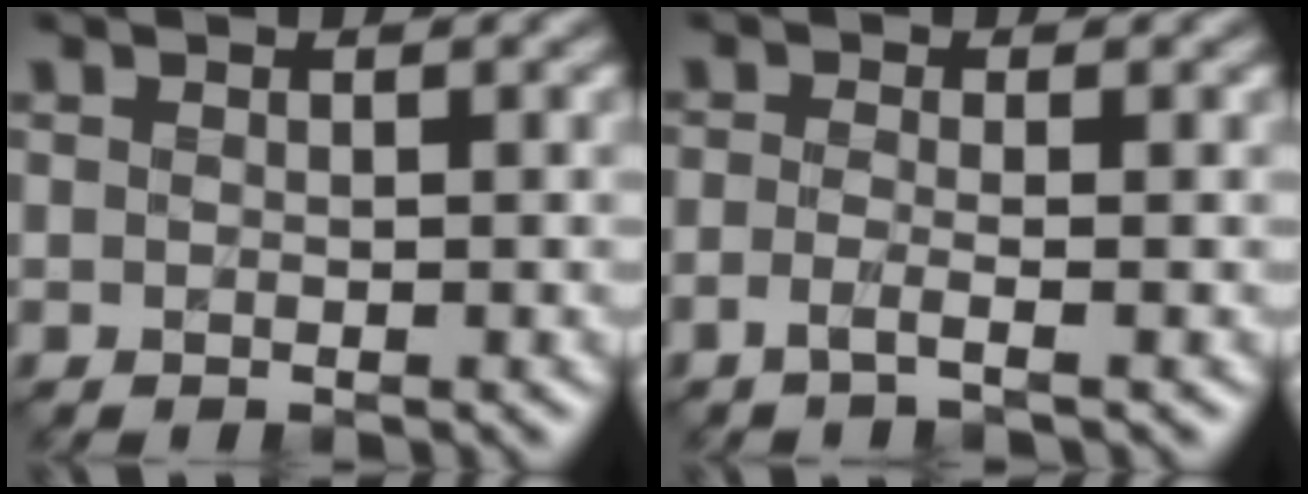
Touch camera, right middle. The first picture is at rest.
{"total": 1.7, "force": [-0.8, 0.5, 1.4], "torque": [-0.023, -0.008, -0.027]}